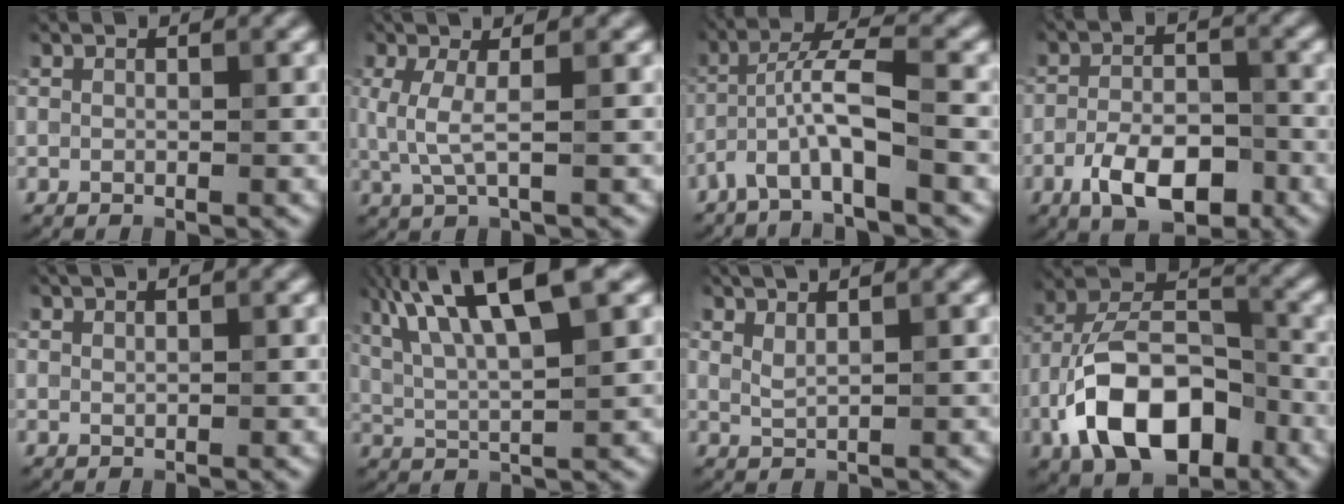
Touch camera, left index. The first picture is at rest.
{"total": 3.0, "force": [0.4, 0.7, 2.8], "torque": [-0.063, -0.001, 0.007]}
{"total": 5.3, "force": [-2.5, 0.7, 4.7], "torque": [-0.089, 0.017, -0.055]}
{"total": 6.1, "force": [-3.2, 2.8, 4.5], "torque": [-0.076, 0.001, -0.060]}
{"total": 0.8, "force": [0.7, 0.1, 0.4], "torque": [-0.007, 0.001, 0.013]}
{"total": 11.4, "force": [5.4, 3.2, 9.5], "torque": [-0.164, 0.023, 0.086]}
{"total": 2.2, "force": [1.6, 0.6, 1.4], "torque": [-0.024, 0.002, 0.027]}
{"total": 11.4, "force": [-4.8, 6.2, 8.3], "torque": [-0.153, 0.012, -0.092]}